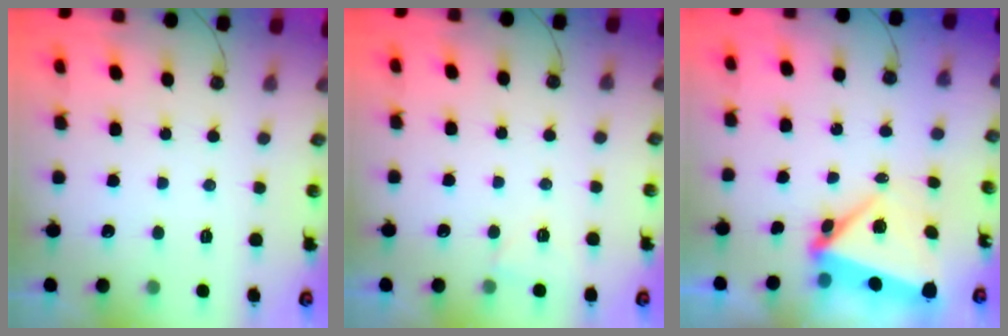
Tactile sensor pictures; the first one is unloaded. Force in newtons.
{"total": 3.1, "press": 2.3, "slide": 2.1}
{"total": 6.4, "press": 6.3, "slide": 1.1}